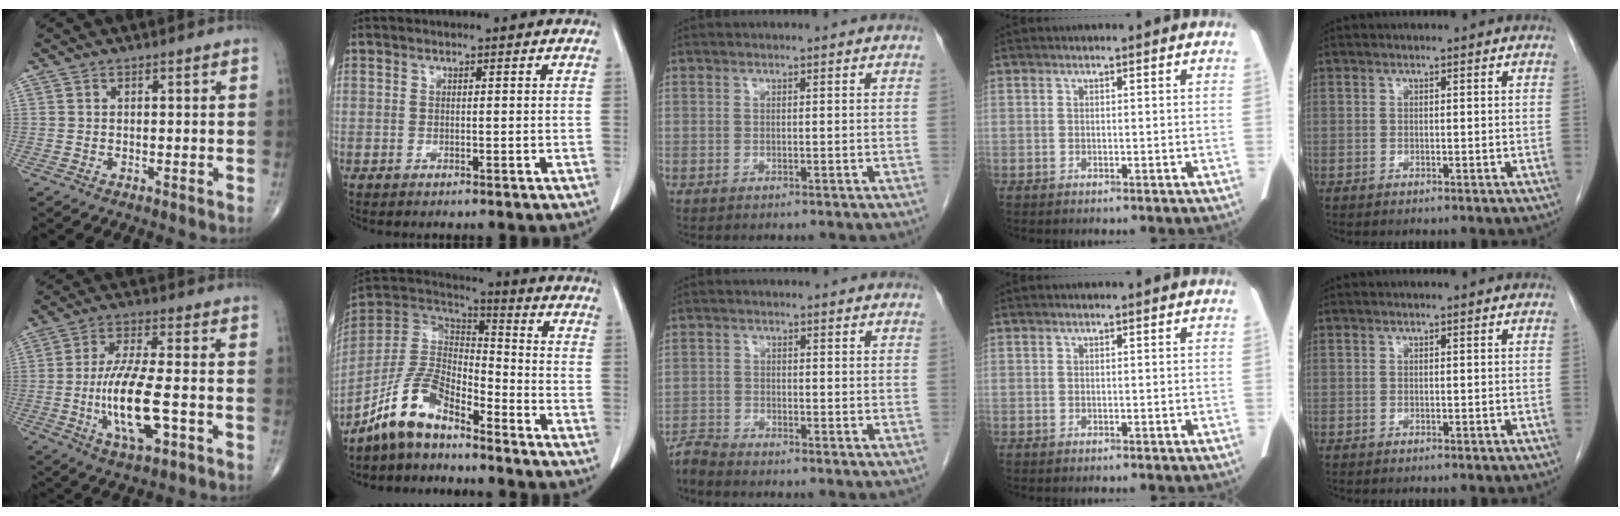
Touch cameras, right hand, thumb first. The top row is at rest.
{"thumb": {"total": 13.0, "force": [-3.1, 4.0, 11.9], "torque": [-0.228, 0.005, -0.053]}, "index": {"total": 10.5, "force": [-7.9, 3.8, 5.8], "torque": [-0.135, 0.021, -0.157]}, "middle": {"total": 2.5, "force": [-2.4, -0.5, -0.1], "torque": [0.007, -0.013, -0.049]}}